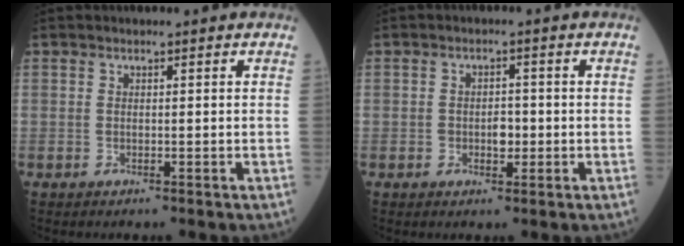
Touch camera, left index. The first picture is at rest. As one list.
[{"total": 2.5, "force": [-0.7, 1.5, 1.8], "torque": [-0.028, 0.000, -0.010]}]